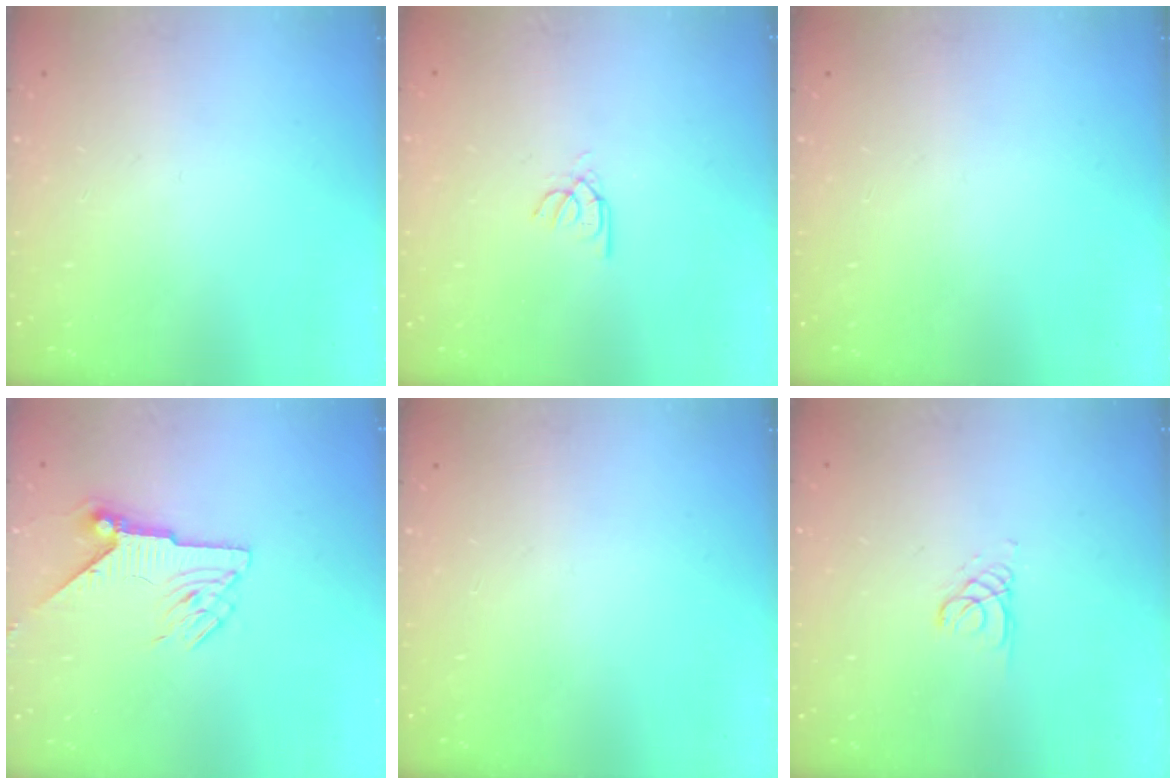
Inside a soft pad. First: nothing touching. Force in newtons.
{"total": 2.6, "press": 2.6, "slide": 0.2}
{"total": 0.0}
{"total": 7.3, "press": 7.3, "slide": 0.7}
{"total": 0.0}
{"total": 1.1, "press": 1.1, "slide": 0.1}